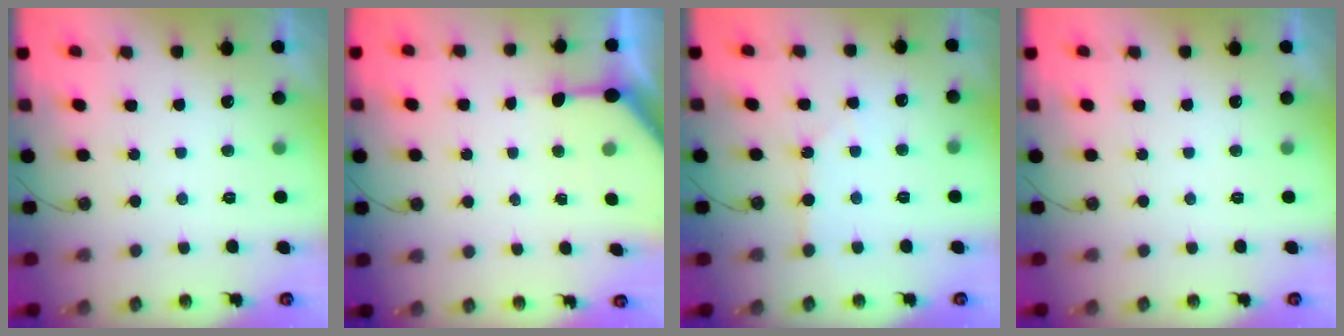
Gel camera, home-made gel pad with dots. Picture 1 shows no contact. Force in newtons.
{"total": 4.8, "press": 4.8, "slide": 0.4}
{"total": 3.0, "press": 3.0, "slide": 0.3}
{"total": 0.0}